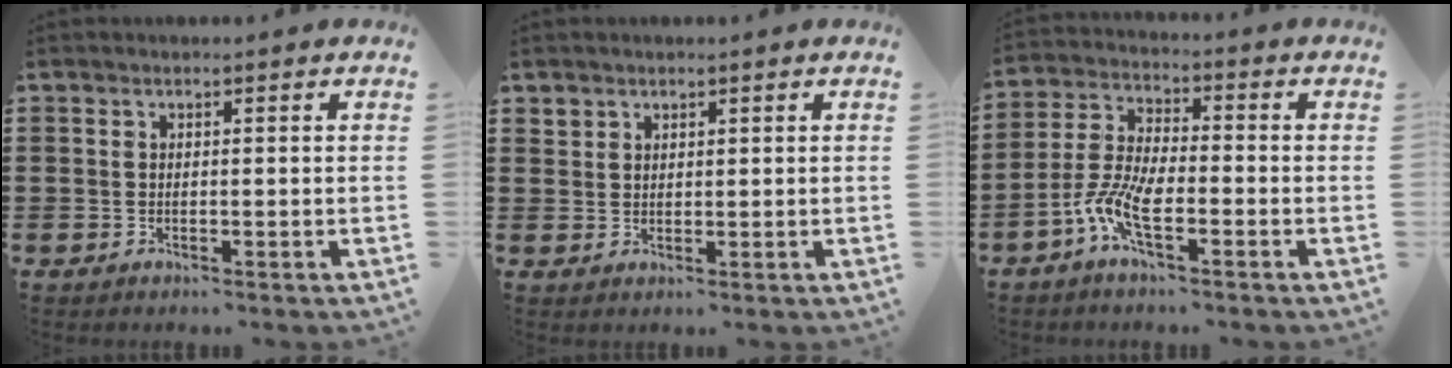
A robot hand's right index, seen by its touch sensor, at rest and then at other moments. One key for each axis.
{"total": 1.9, "fx": 1.6, "fy": 0.9, "fz": -0.1, "tx": -0.002, "ty": 0.004, "tz": 0.033}
{"total": 7.4, "fx": -3.5, "fy": 2.2, "fz": 6.1, "tx": -0.156, "ty": -0.016, "tz": -0.072}